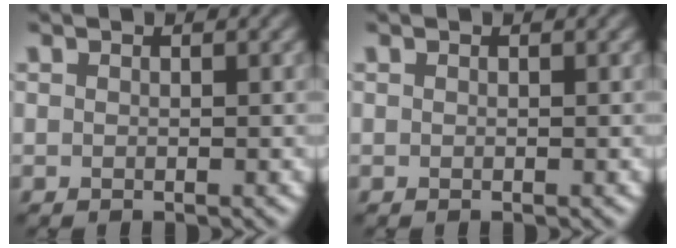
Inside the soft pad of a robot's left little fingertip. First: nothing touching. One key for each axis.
{"total": 0.0}